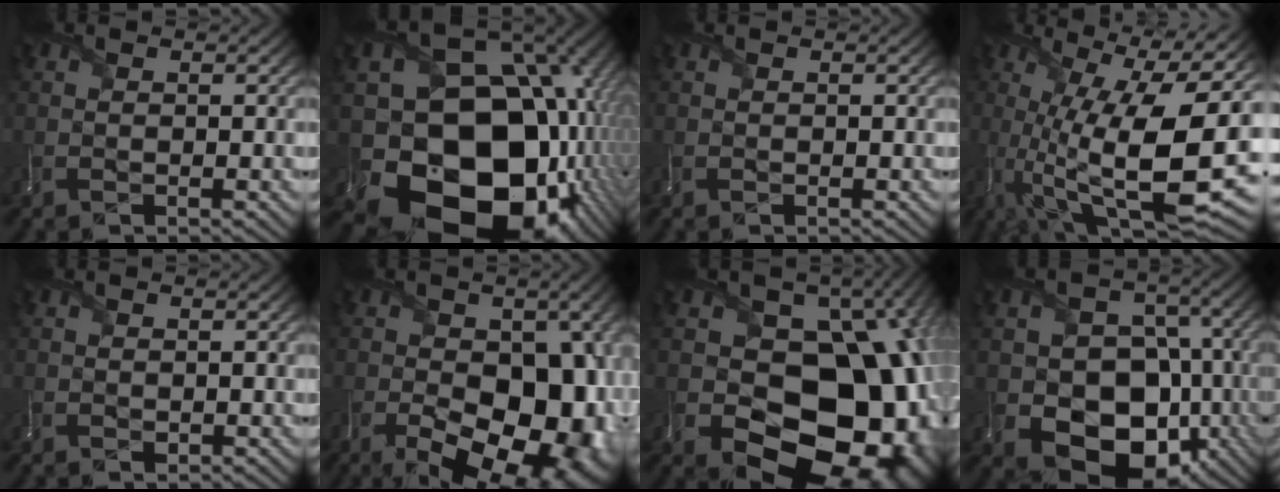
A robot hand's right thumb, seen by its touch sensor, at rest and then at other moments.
{"total": 21.6, "force": [-4.6, 16.9, 12.6], "torque": [-0.233, -0.070, -0.051]}
{"total": 0.0}
{"total": 18.0, "force": [-2.2, 5.9, 16.9], "torque": [-0.267, -0.026, -0.028]}
{"total": 0.7, "force": [0.3, 0.5, 0.3], "torque": [-0.010, -0.004, 0.008]}
{"total": 17.5, "force": [-4.5, 10.0, 13.6], "torque": [-0.168, -0.028, -0.050]}
{"total": 22.4, "force": [-3.0, 17.4, 13.8], "torque": [-0.178, -0.021, -0.050]}
{"total": 14.7, "force": [-3.7, 11.5, 8.3], "torque": [-0.142, -0.037, -0.070]}